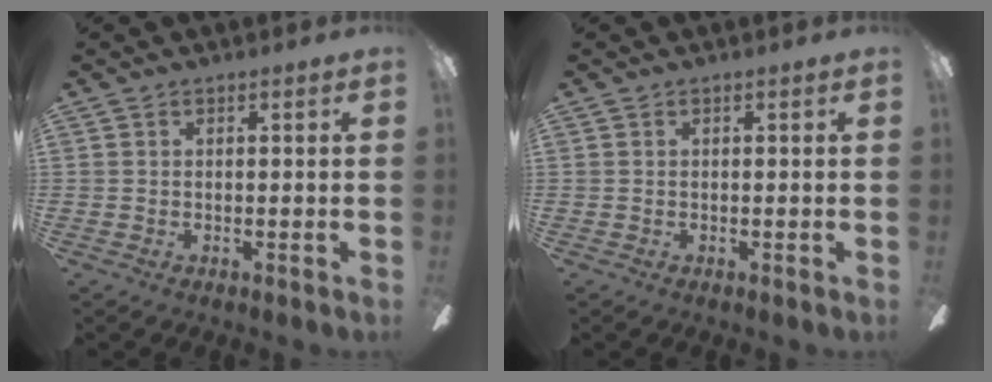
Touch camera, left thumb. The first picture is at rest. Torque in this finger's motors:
{"motor_torque": [0.00, 0.00, -0.03, 0.03, 0.00]}